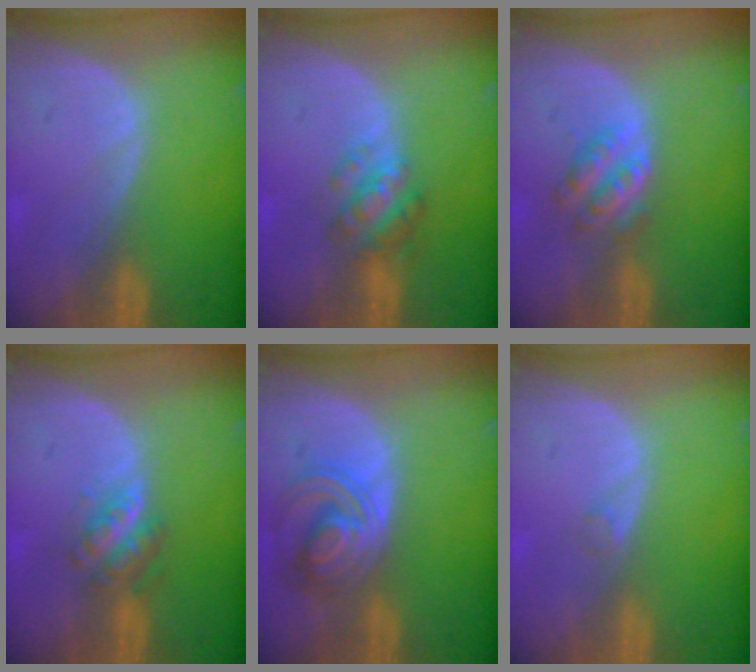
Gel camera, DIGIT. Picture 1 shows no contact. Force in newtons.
{"total": 5.2, "press": 5.0, "slide": 1.5}
{"total": 4.6, "press": 4.5, "slide": 1.0}
{"total": 4.9, "press": 4.5, "slide": 2.1}
{"total": 6.8, "press": 6.7, "slide": 1.2}
{"total": 0.8, "press": 0.8, "slide": 0.1}